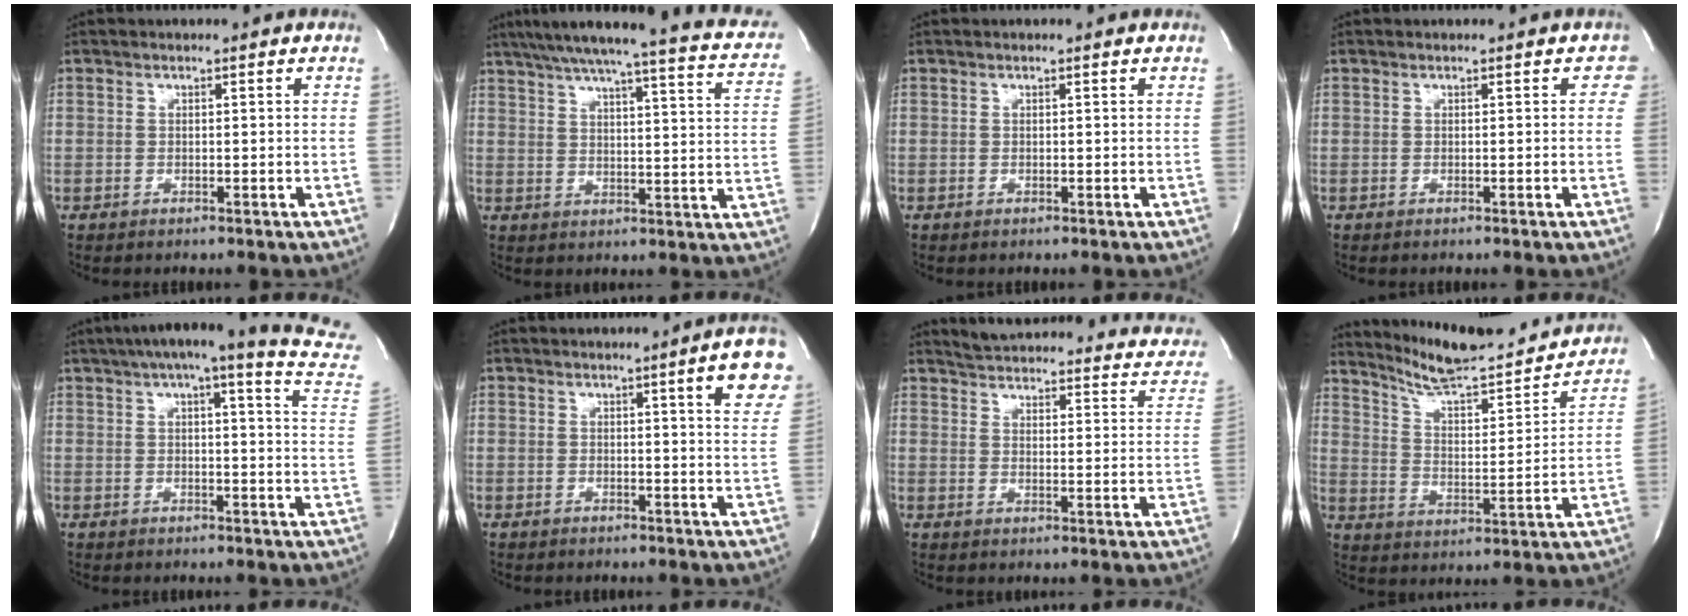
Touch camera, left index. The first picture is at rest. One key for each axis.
{"total": 23.8, "fx": 19.8, "fy": 2.7, "fz": 13.0, "tx": -0.188, "ty": -0.003, "tz": 0.236}
{"total": 0.0}
{"total": 1.1, "fx": 0.3, "fy": 1.0, "fz": 0.3, "tx": 0.019, "ty": 0.006, "tz": -0.004}
{"total": 21.6, "fx": 17.6, "fy": 1.3, "fz": 12.5, "tx": -0.175, "ty": -0.014, "tz": 0.199}
{"total": 6.9, "fx": 3.5, "fy": 0.5, "fz": 5.9, "tx": -0.065, "ty": -0.013, "tz": 0.028}
{"total": 24.7, "fx": 22.4, "fy": 5.4, "fz": 8.8, "tx": -0.121, "ty": -0.047, "tz": 0.253}
{"total": 19.4, "fx": 18.2, "fy": 1.8, "fz": 6.5, "tx": -0.102, "ty": -0.025, "tz": 0.264}